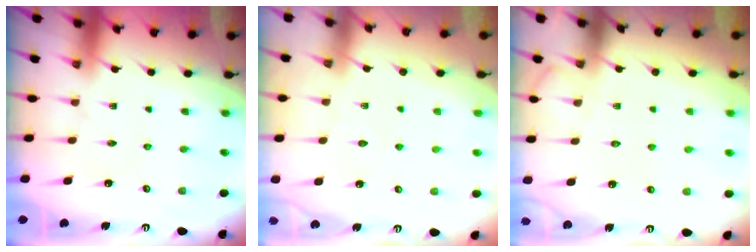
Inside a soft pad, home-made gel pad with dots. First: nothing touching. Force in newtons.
{"total": 2.3, "press": 2.3, "slide": 0.3}
{"total": 5.3, "press": 5.3, "slide": 0.7}